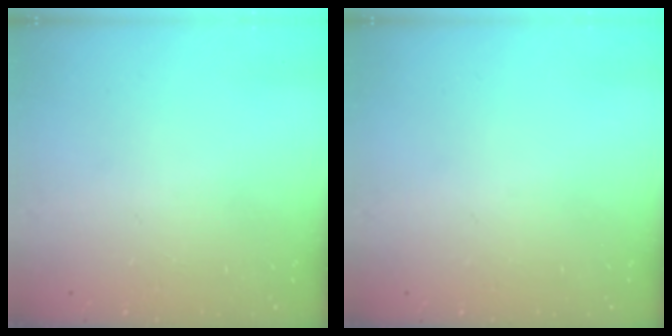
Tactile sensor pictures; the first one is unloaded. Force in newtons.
{"total": 0.0}